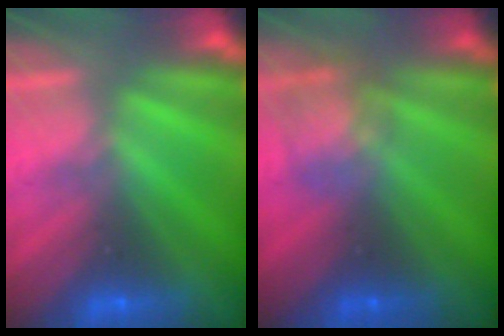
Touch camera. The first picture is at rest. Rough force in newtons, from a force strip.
{"total": 2.3}